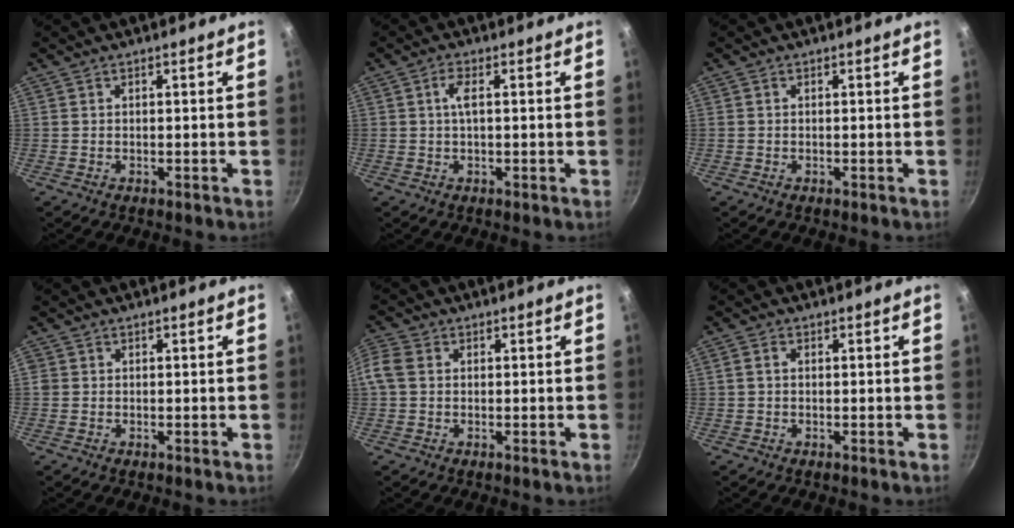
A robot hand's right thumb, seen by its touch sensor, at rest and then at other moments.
{"total": 2.7, "force": [0.4, 0.9, 2.5], "torque": [-0.053, 0.006, 0.005]}
{"total": 0.0}
{"total": 1.0, "force": [-0.1, 1.0, 0.3], "torque": [-0.004, 0.001, -0.004]}
{"total": 4.1, "force": [0.3, 3.2, 2.5], "torque": [-0.057, 0.011, -0.005]}
{"total": 1.5, "force": [0.1, 1.1, 1.0], "torque": [-0.019, 0.006, 0.001]}